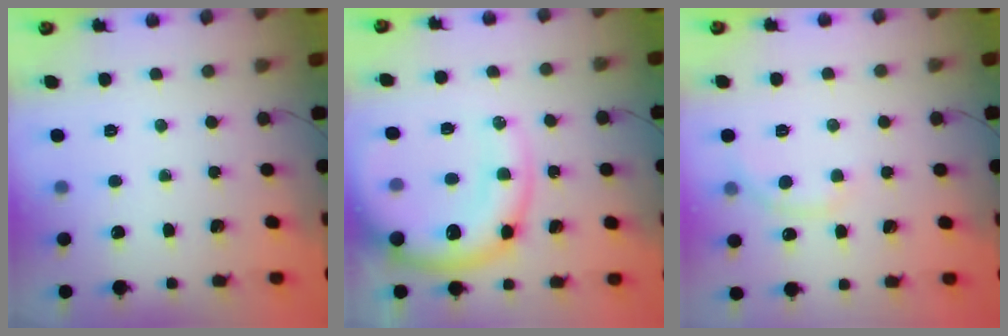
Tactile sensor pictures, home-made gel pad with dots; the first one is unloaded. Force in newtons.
{"total": 16.3, "press": 15.9, "slide": 3.7}
{"total": 3.9, "press": 3.7, "slide": 1.2}